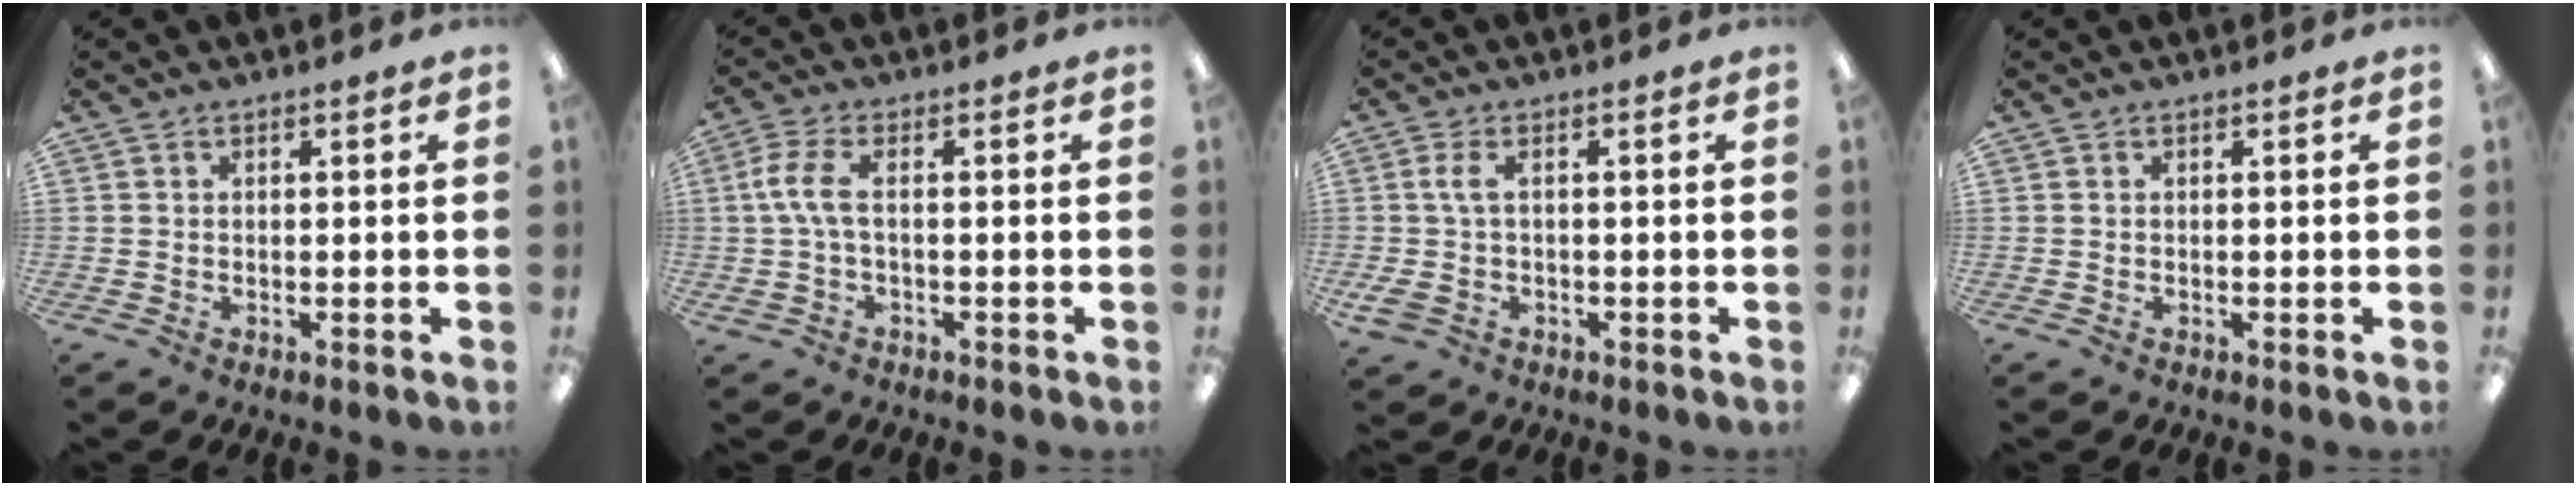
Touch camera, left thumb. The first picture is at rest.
{"total": 7.0, "force": [0.1, 3.0, 6.3], "torque": [-0.141, 0.002, -0.001]}
{"total": 5.7, "force": [0.2, 3.2, 4.8], "torque": [-0.114, 0.001, -0.001]}
{"total": 0.0}